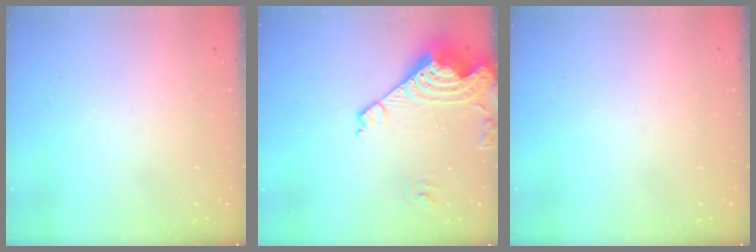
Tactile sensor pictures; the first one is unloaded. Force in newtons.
{"total": 15.5, "press": 15.4, "slide": 1.8}
{"total": 0.0}